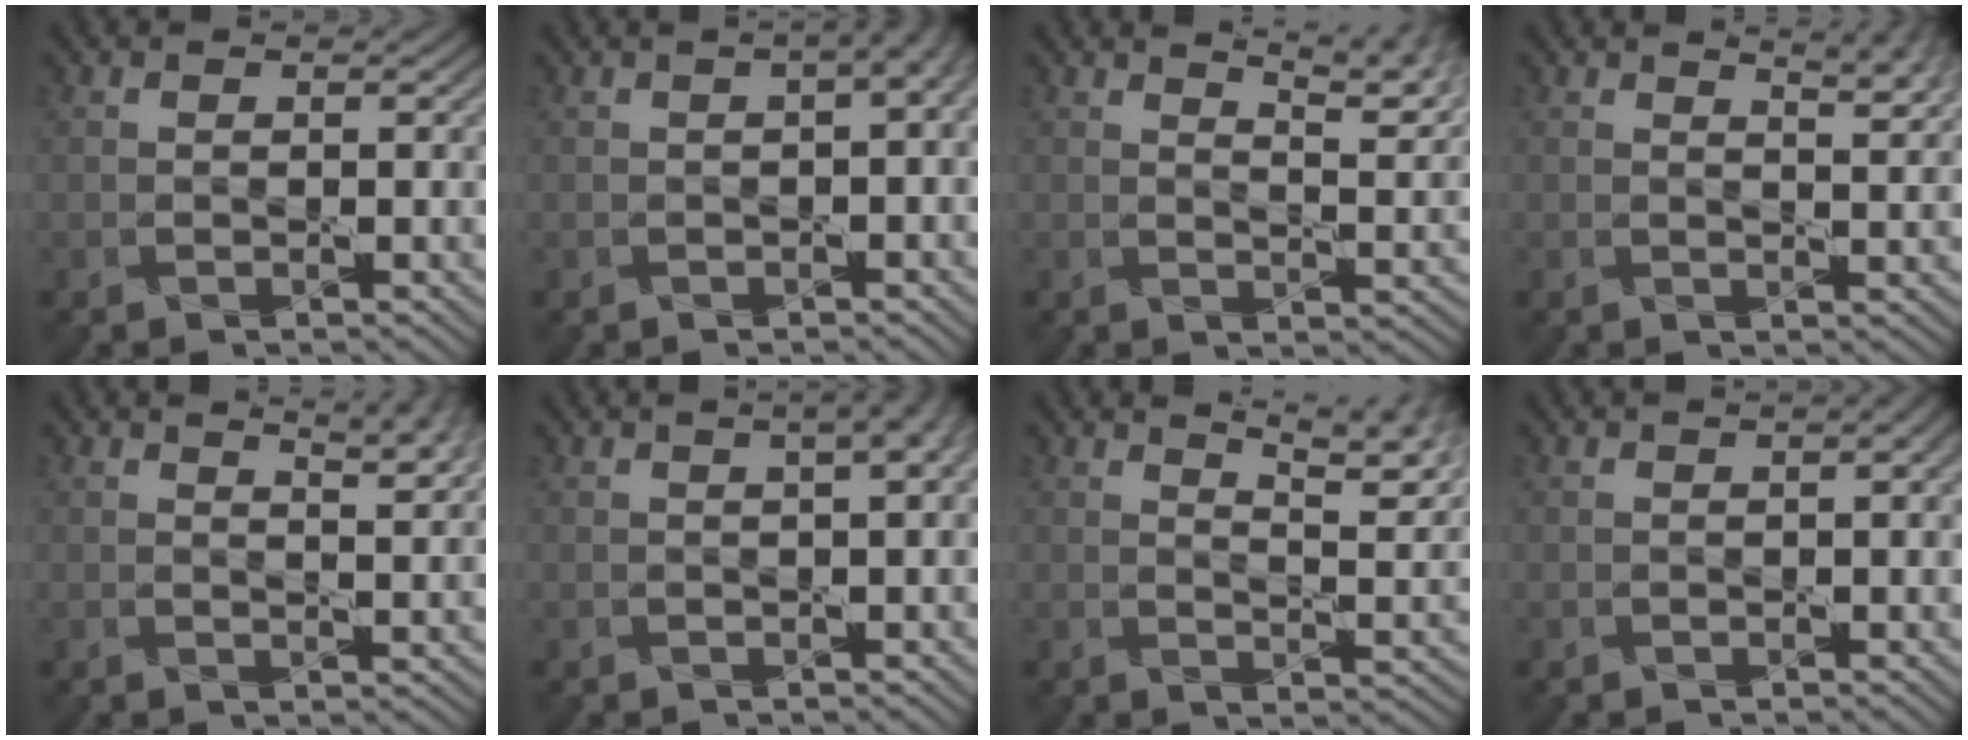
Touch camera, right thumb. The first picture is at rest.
{"total": 5.0, "force": [1.2, 1.9, 4.5], "torque": [-0.054, 0.009, 0.011]}
{"total": 6.8, "force": [5.3, 1.4, 4.1], "torque": [-0.057, -0.002, 0.069]}
{"total": 4.6, "force": [3.2, 1.3, 3.1], "torque": [-0.035, 0.008, 0.031]}
{"total": 5.1, "force": [3.6, 1.3, 3.4], "torque": [-0.039, 0.007, 0.037]}
{"total": 5.4, "force": [2.2, 2.1, 4.4], "torque": [-0.044, 0.019, 0.014]}
{"total": 8.2, "force": [6.2, 1.8, 5.1], "torque": [-0.069, 0.001, 0.077]}
{"total": 2.3, "force": [0.8, 0.6, 2.0], "torque": [-0.036, 0.005, 0.008]}